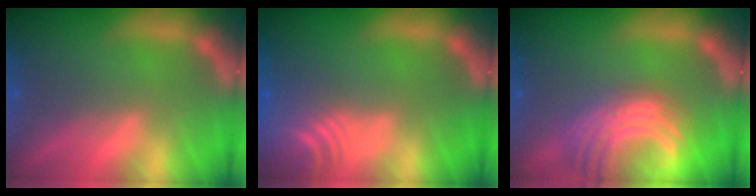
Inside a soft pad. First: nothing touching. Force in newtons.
{"total": 8.0}
{"total": 9.0}